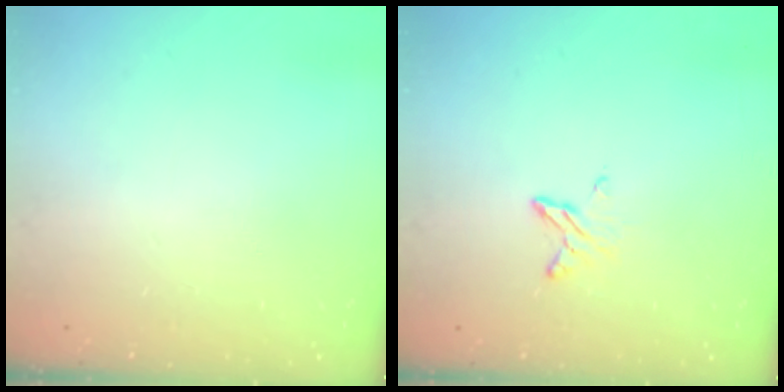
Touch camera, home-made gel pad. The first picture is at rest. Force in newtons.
{"total": 4.3, "press": 4.3, "slide": 0.5}